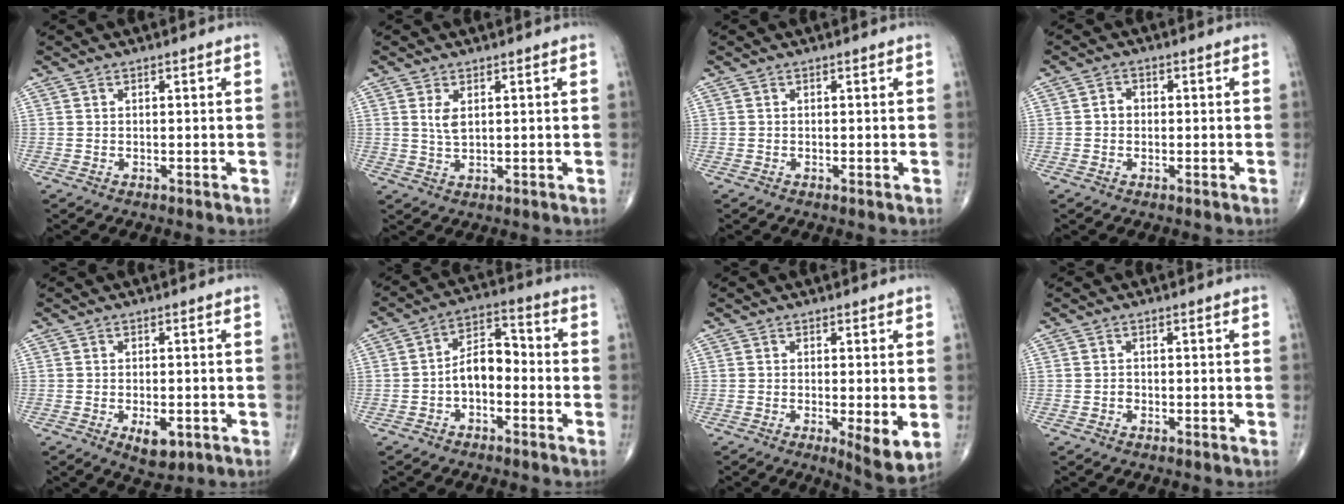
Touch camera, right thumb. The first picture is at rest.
{"total": 2.8, "force": [1.0, 1.3, 2.3], "torque": [-0.041, -0.007, 0.024]}
{"total": 0.0}
{"total": 2.0, "force": [-0.2, 1.7, 1.0], "torque": [-0.007, 0.009, -0.006]}
{"total": 4.7, "force": [-1.7, 2.3, 3.8], "torque": [-0.051, -0.003, -0.016]}
{"total": 7.4, "force": [-1.9, 4.5, 5.6], "torque": [-0.078, 0.038, -0.046]}
{"total": 5.8, "force": [-0.9, 1.4, 5.6], "torque": [-0.089, -0.020, -0.015]}
{"total": 0.8, "force": [-0.3, 0.6, 0.2], "torque": [0.003, 0.004, -0.008]}